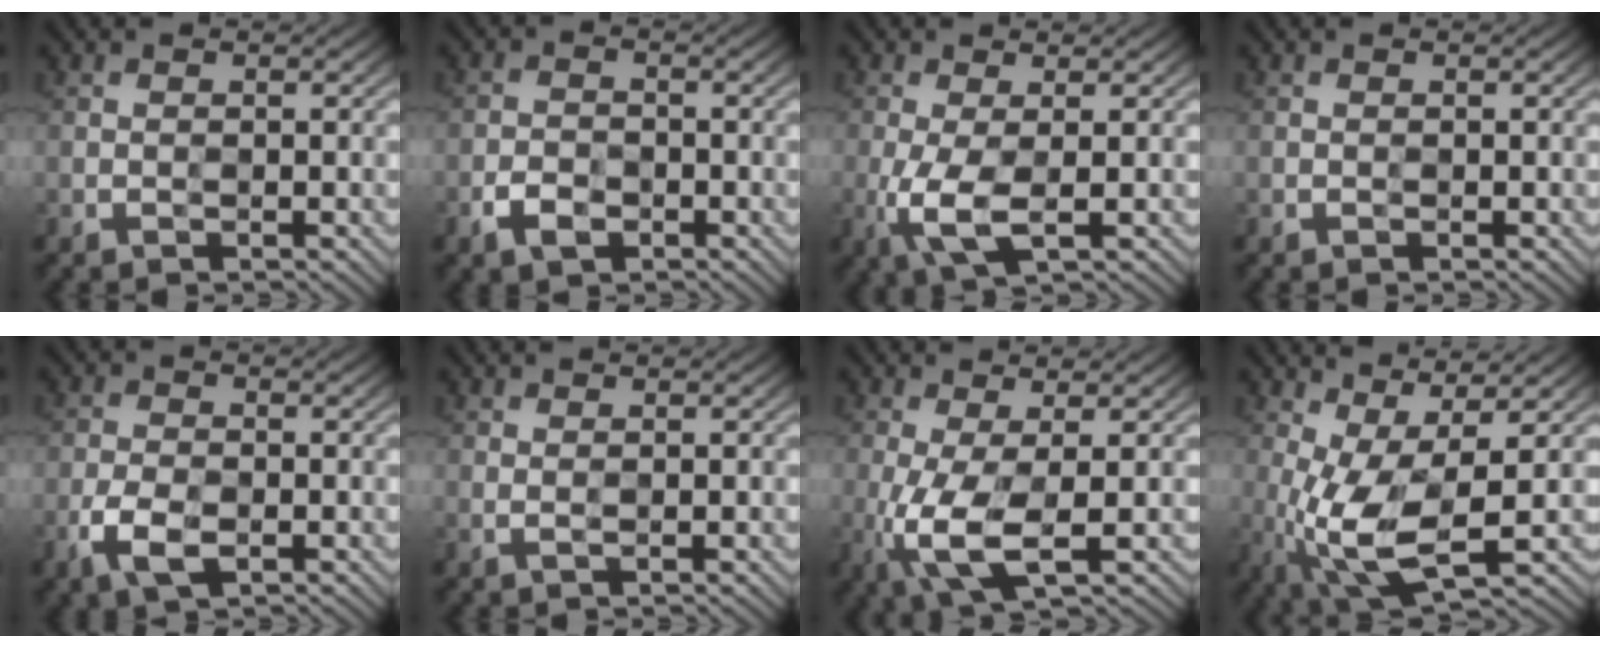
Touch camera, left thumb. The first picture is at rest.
{"total": 2.4, "force": [-1.8, 1.3, 0.9], "torque": [-0.020, -0.001, -0.037]}
{"total": 4.5, "force": [-1.1, 1.4, 4.2], "torque": [-0.111, -0.002, -0.022]}
{"total": 0.0}
{"total": 4.3, "force": [-2.2, 2.1, 3.0], "torque": [-0.071, -0.004, -0.045]}
{"total": 0.7, "force": [0.6, -0.4, 0.2], "torque": [-0.006, 0.001, 0.011]}
{"total": 6.5, "force": [-1.7, 1.9, 5.9], "torque": [-0.152, -0.006, -0.032]}
{"total": 10.2, "force": [-1.4, 4.0, 9.2], "torque": [-0.214, -0.002, -0.024]}